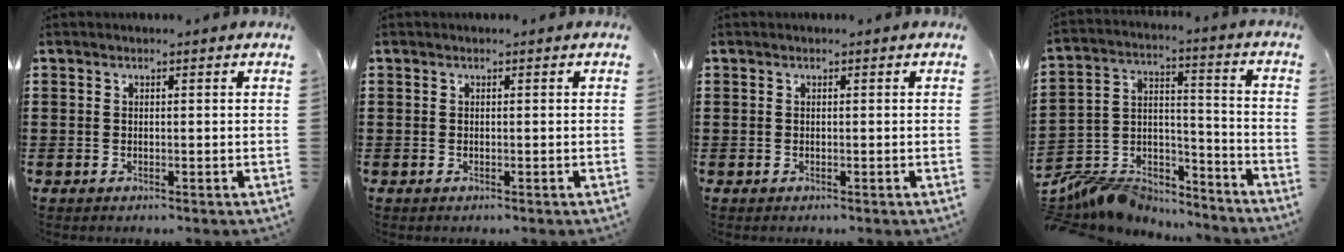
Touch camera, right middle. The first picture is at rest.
{"total": 0.0}
{"total": 0.0}
{"total": 8.4, "force": [-8.1, 2.2, 0.7], "torque": [-0.024, 0.003, -0.161]}